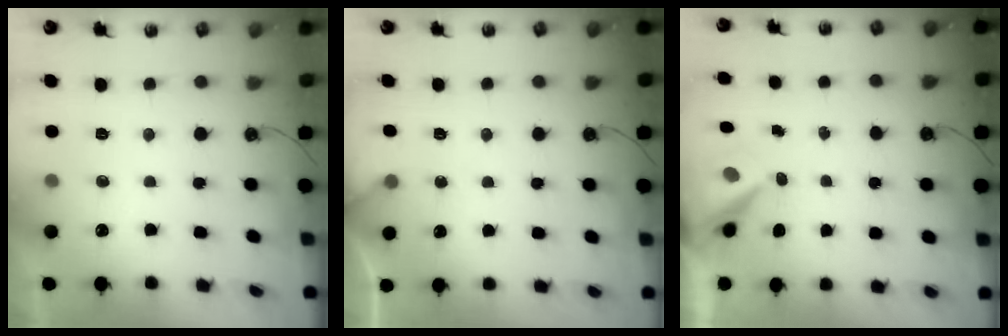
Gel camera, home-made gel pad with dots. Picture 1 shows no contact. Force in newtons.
{"total": 3.1, "press": 3.1, "slide": 0.2}
{"total": 8.0, "press": 8.0, "slide": 1.0}